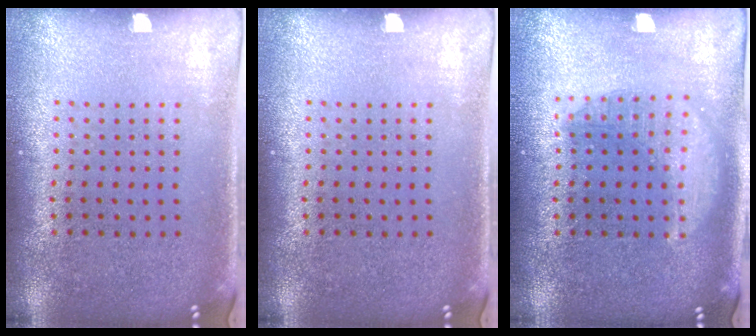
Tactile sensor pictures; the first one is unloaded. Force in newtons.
{"total": 0.0}
{"total": 1.4, "press": 1.4, "slide": 0.1}